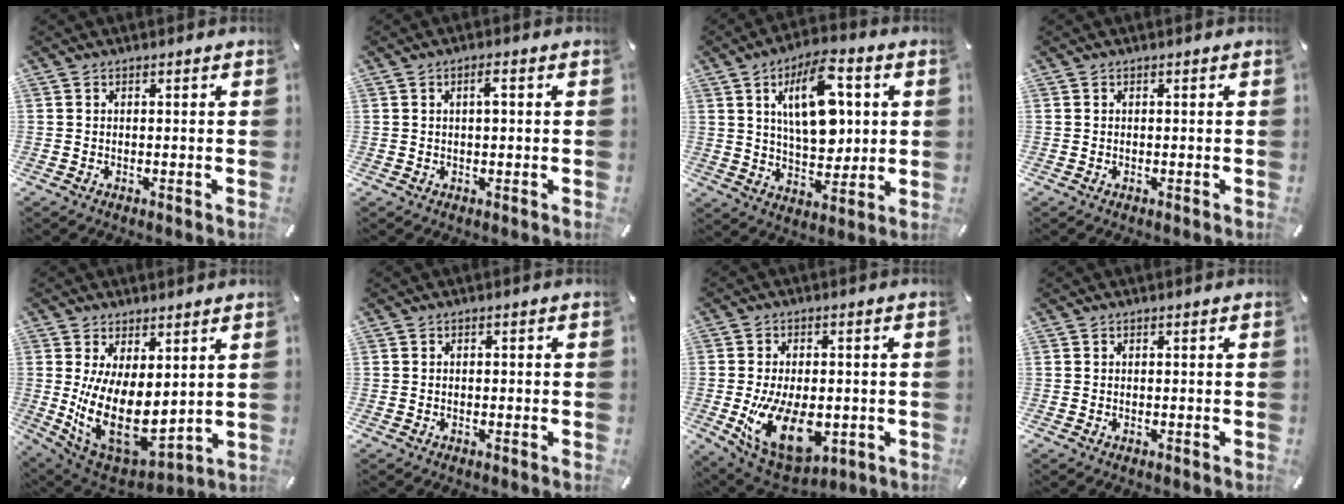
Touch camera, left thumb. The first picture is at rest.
{"total": 2.5, "force": [0.5, 0.8, 2.3], "torque": [-0.038, 0.002, 0.005]}
{"total": 16.2, "force": [4.9, 8.6, 12.8], "torque": [-0.216, -0.005, 0.079]}
{"total": 0.0}
{"total": 16.9, "force": [1.9, 10.0, 13.5], "torque": [-0.233, -0.051, 0.053]}
{"total": 0.8, "force": [-0.2, 0.5, 0.6], "torque": [-0.012, 0.000, -0.005]}
{"total": 17.7, "force": [-3.3, 11.1, 13.4], "torque": [-0.224, -0.011, -0.042]}
{"total": 0.0}